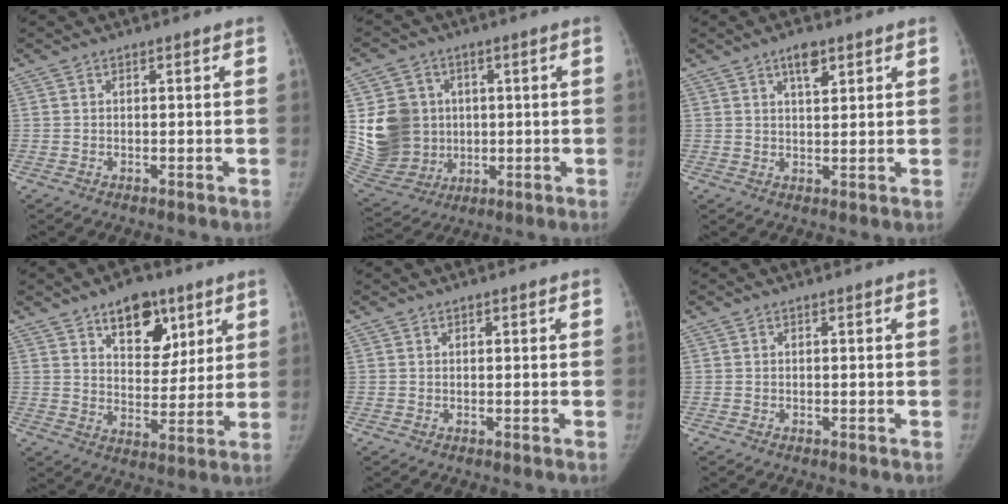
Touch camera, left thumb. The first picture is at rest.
{"total": 15.2, "force": [1.6, 13.4, 6.9], "torque": [-0.108, 0.000, 0.055]}
{"total": 4.4, "force": [2.6, 1.8, 3.0], "torque": [-0.039, -0.012, 0.043]}
{"total": 12.6, "force": [7.1, 7.3, 7.3], "torque": [-0.065, -0.037, 0.111]}
{"total": 0.5, "force": [0.3, 0.3, 0.3], "torque": [-0.002, -0.001, 0.004]}
{"total": 0.0}